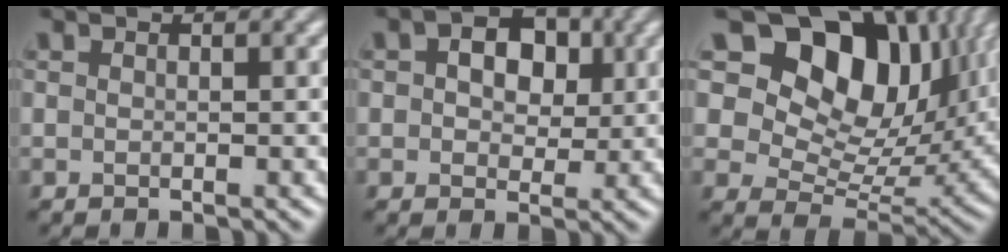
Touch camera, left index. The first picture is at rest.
{"total": 5.3, "force": [1.4, 3.6, 3.7], "torque": [-0.047, 0.007, 0.005]}
{"total": 15.5, "force": [7.8, 9.7, 9.3], "torque": [-0.158, 0.023, 0.127]}